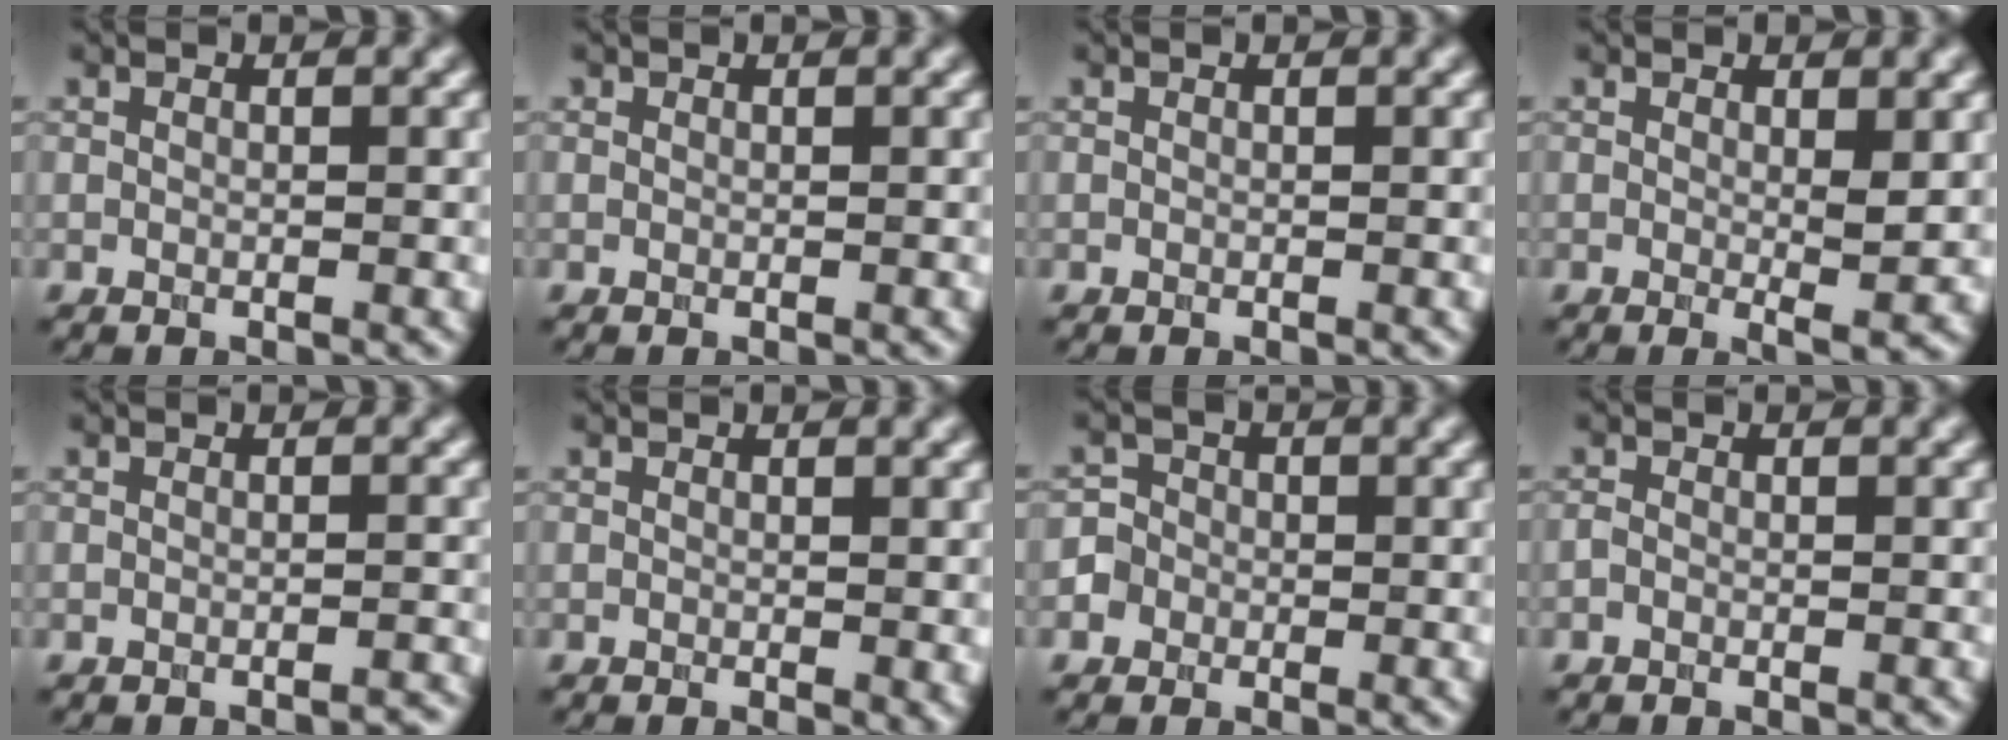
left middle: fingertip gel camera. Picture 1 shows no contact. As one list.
[{"total": 0.0}, {"total": 0.0}, {"total": 2.2, "force": [0.3, 0.4, 2.1], "torque": [-0.031, -0.012, 0.007]}, {"total": 1.3, "force": [-1.1, 0.3, 0.5], "torque": [0.003, 0.004, -0.019]}, {"total": 1.0, "force": [0.0, 0.4, 0.9], "torque": [-0.012, -0.006, 0.000]}, {"total": 3.3, "force": [-1.3, 3.0, 0.5], "torque": [0.012, 0.008, -0.038]}, {"total": 0.6, "force": [-0.3, 0.4, 0.2], "torque": [-0.006, -0.002, -0.009]}]